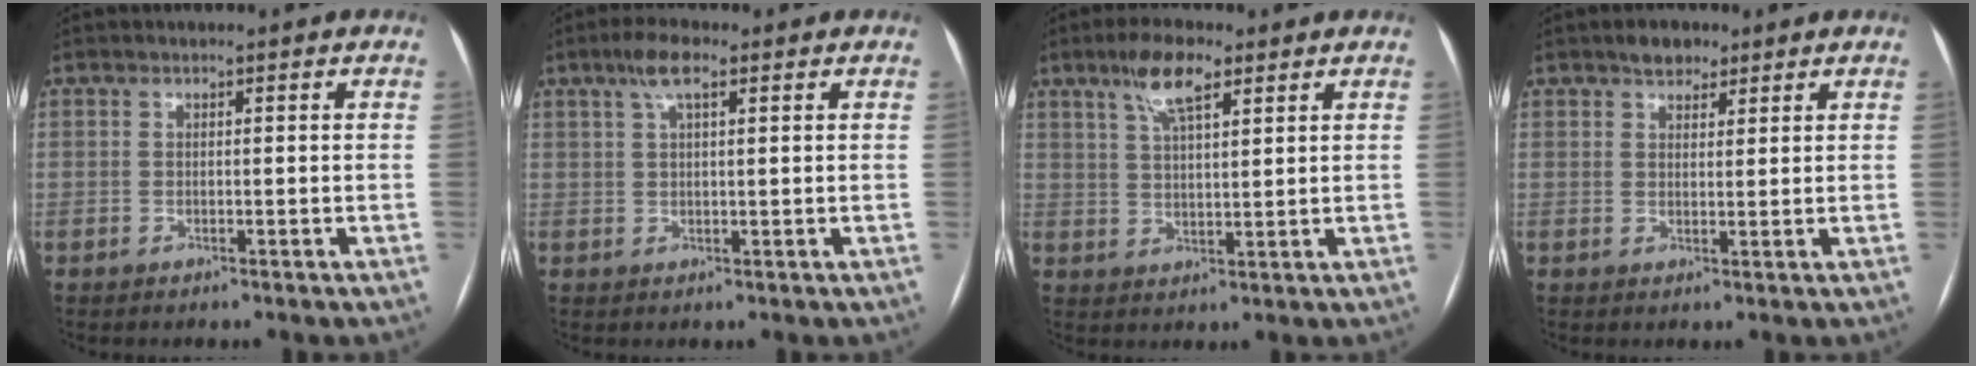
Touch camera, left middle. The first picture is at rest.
{"total": 4.3, "force": [2.4, 1.0, 3.4], "torque": [-0.071, 0.015, 0.045]}
{"total": 6.8, "force": [4.1, 1.8, 5.1], "torque": [-0.102, 0.012, 0.076]}
{"total": 3.3, "force": [2.4, 1.9, 1.3], "torque": [-0.021, 0.008, 0.039]}